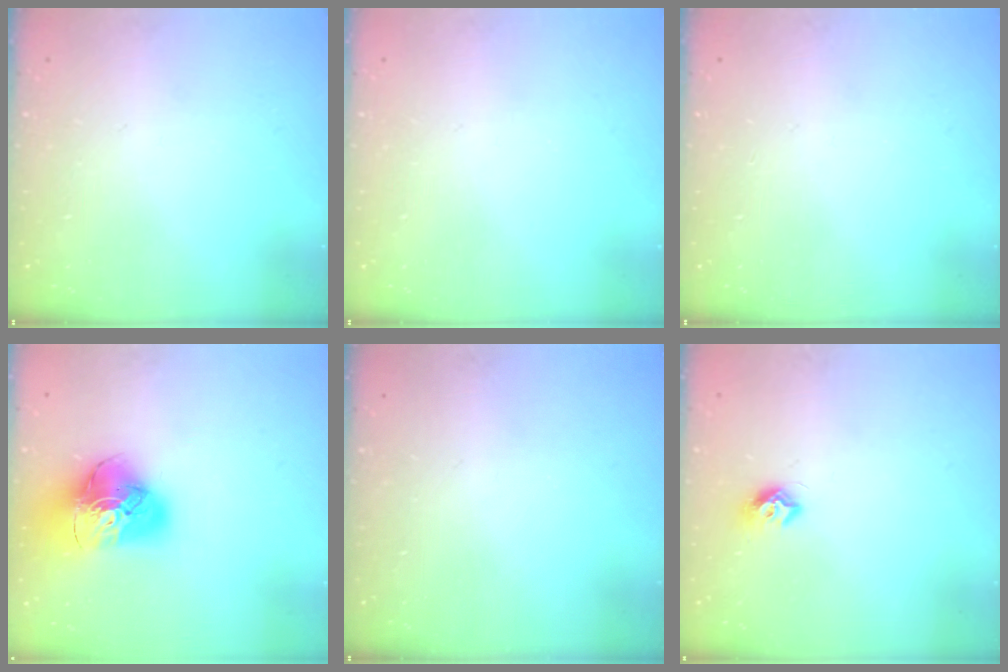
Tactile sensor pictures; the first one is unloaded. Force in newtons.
{"total": 0.0}
{"total": 0.0}
{"total": 19.0, "press": 18.8, "slide": 2.2}
{"total": 0.0}
{"total": 7.7, "press": 7.7, "slide": 0.7}